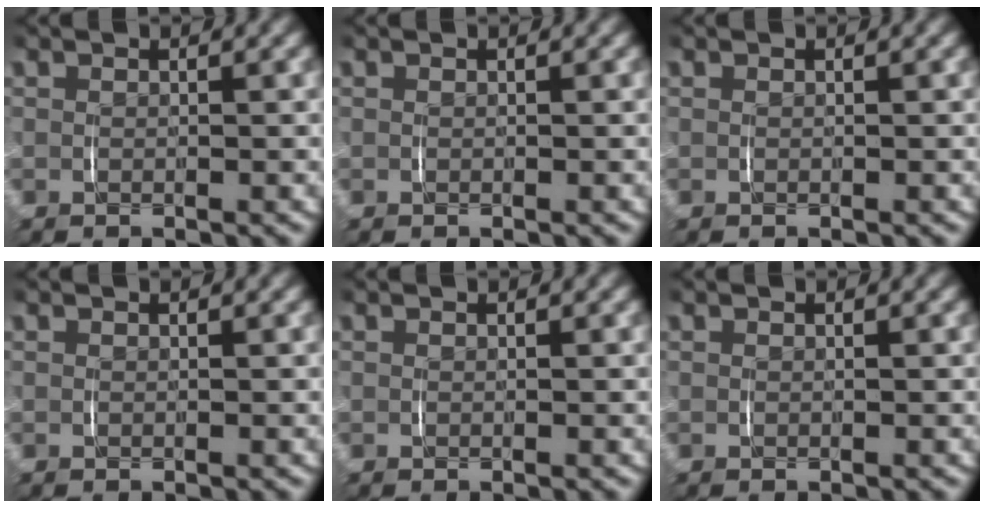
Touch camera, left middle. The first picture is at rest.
{"total": 0.0}
{"total": 0.0}
{"total": 0.0}
{"total": 0.0}
{"total": 0.0}